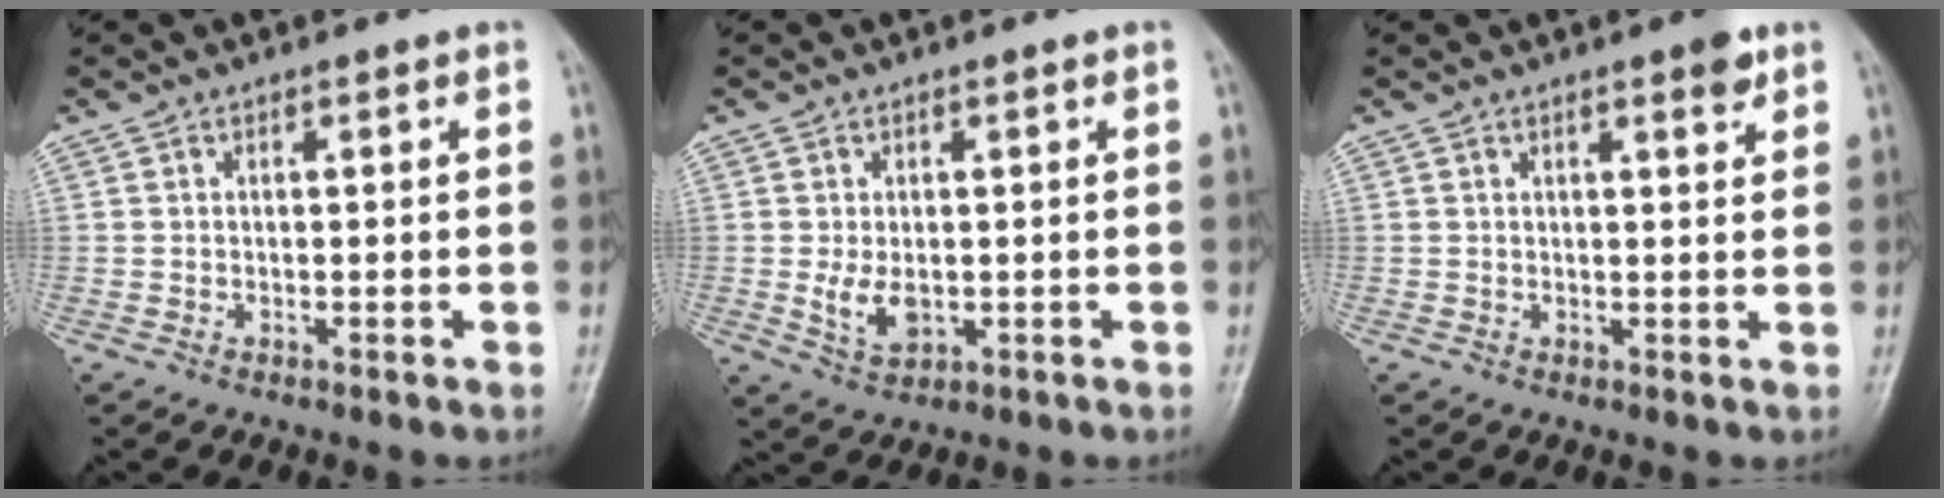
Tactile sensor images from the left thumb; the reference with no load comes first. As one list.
[{"total": 4.7, "force": [-0.3, 2.8, 3.8], "torque": [-0.064, -0.011, 0.001]}, {"total": 3.0, "force": [1.8, 0.7, 2.2], "torque": [-0.025, -0.009, 0.022]}]